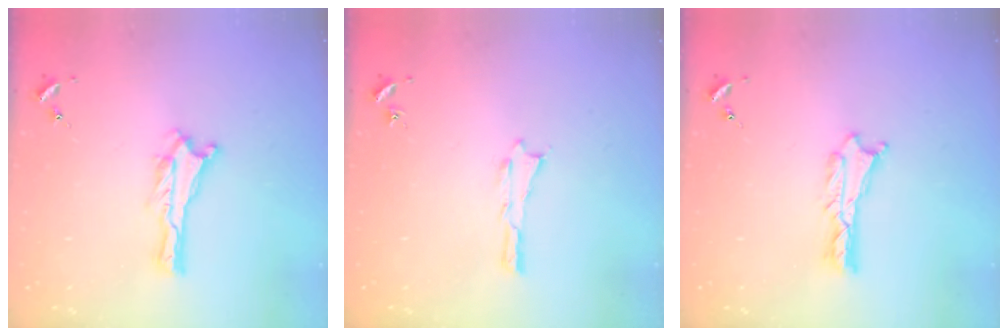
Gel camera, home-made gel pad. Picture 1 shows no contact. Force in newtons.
{"total": 0.0}
{"total": 0.7, "press": 0.7, "slide": 0.1}